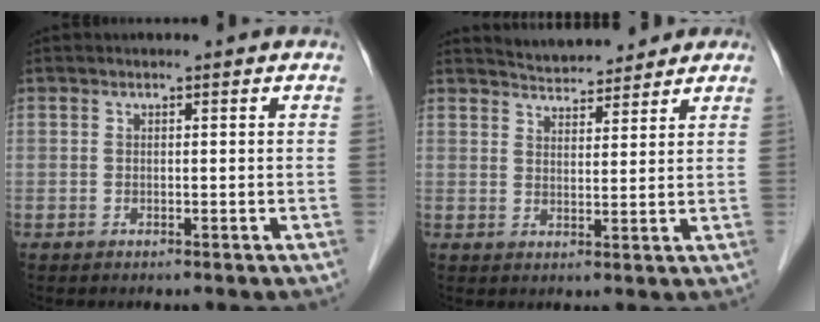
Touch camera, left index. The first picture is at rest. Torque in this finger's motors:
{"motor_torque": [-0.08, -0.42, -0.16, 0.01]}